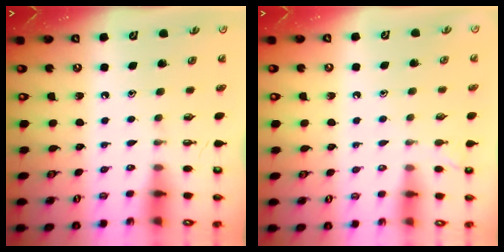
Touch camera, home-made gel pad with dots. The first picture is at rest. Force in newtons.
{"total": 2.9, "press": 2.9, "slide": 0.3}